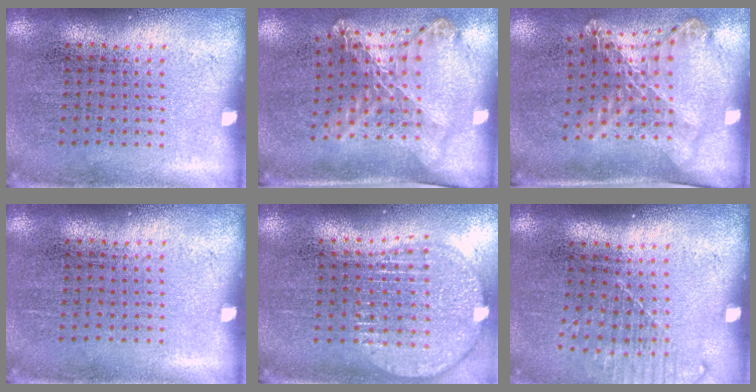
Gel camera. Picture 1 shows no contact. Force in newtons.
{"total": 1.8, "press": 1.3, "slide": 1.2}
{"total": 1.8, "press": 1.3, "slide": 1.2}
{"total": 0.0}
{"total": 1.9, "press": 1.6, "slide": 1.0}
{"total": 1.3, "press": 1.0, "slide": 0.8}